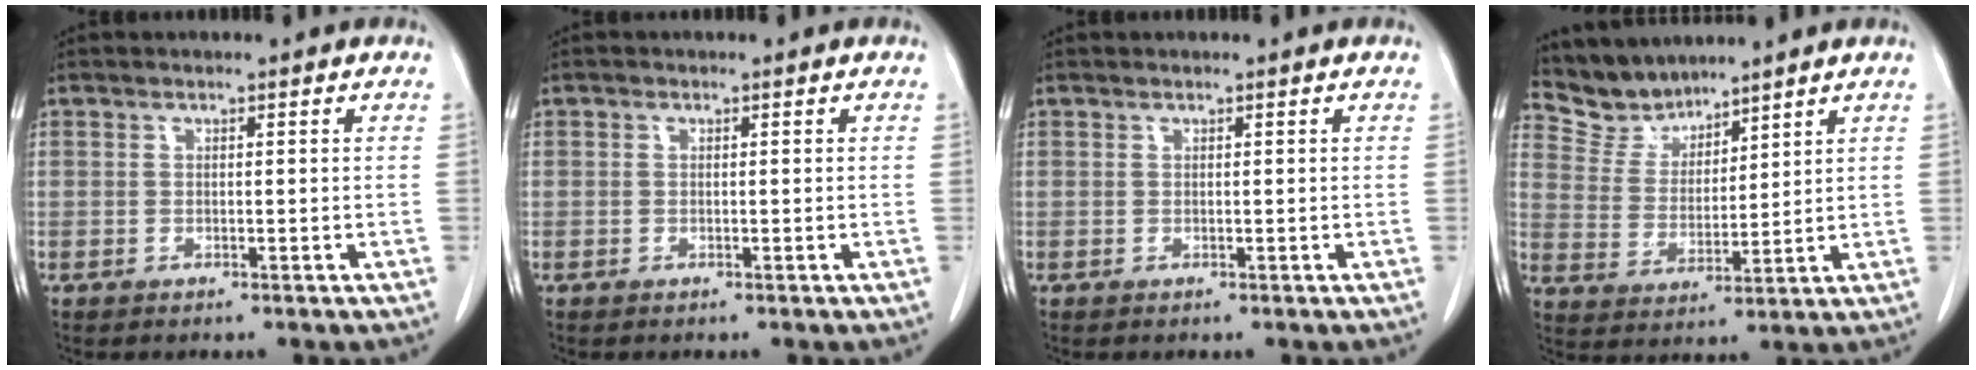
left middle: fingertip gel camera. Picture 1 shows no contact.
{"total": 0.0}
{"total": 0.0}
{"total": 6.8, "force": [6.5, 1.8, -0.3], "torque": [-0.004, 0.006, 0.142]}